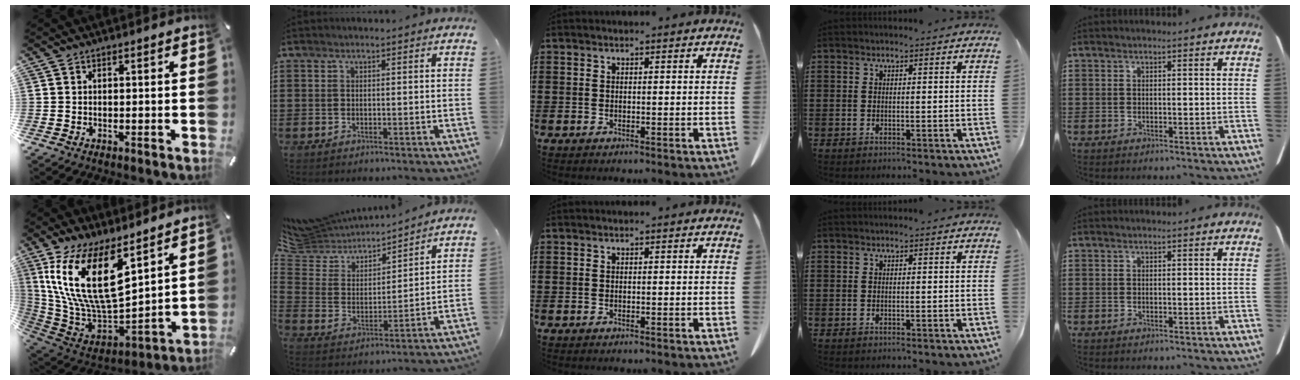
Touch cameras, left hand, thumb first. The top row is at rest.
{"thumb": {"total": 21.1, "force": [10.2, 9.4, 15.9], "torque": [-0.351, -0.068, 0.179]}, "index": {"total": 5.0, "force": [4.7, 1.5, -0.1], "torque": [-0.043, -0.044, 0.074]}}